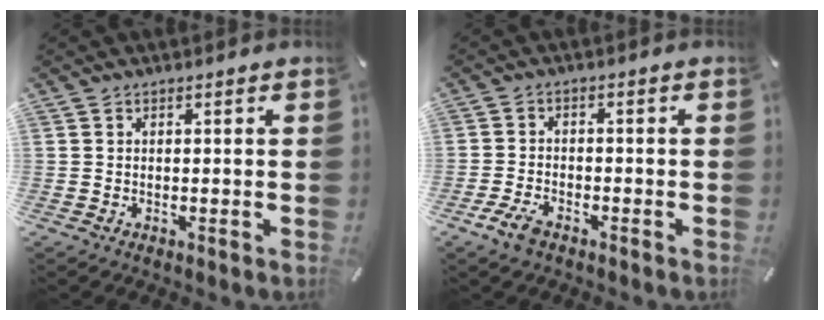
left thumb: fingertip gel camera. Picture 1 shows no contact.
{"total": 4.4, "force": [-2.9, 2.1, 2.5], "torque": [-0.065, 0.008, -0.059]}